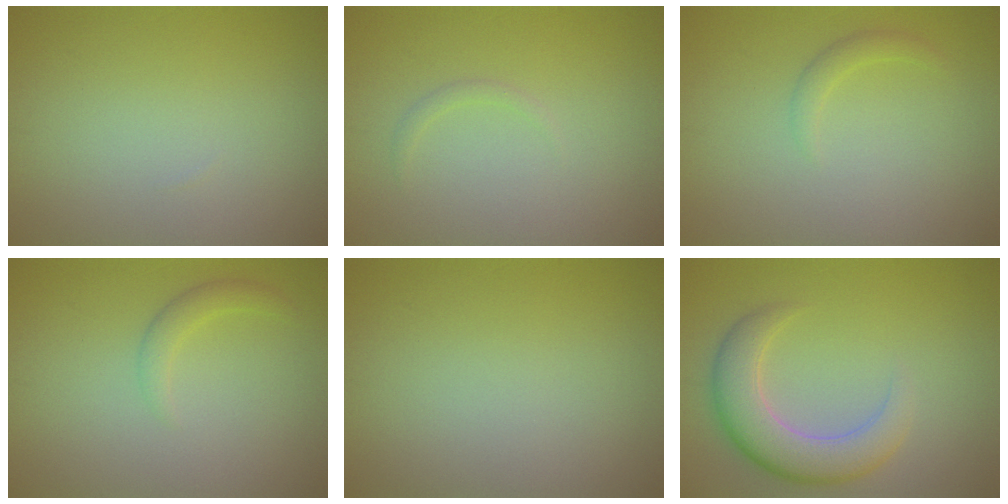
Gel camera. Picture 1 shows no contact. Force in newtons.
{"total": 0.7, "press": 0.7, "slide": 0.1}
{"total": 1.2, "press": 1.1, "slide": 0.1}
{"total": 1.5, "press": 1.5, "slide": 0.0}
{"total": 0.0}
{"total": 5.4, "press": 5.4, "slide": 0.4}